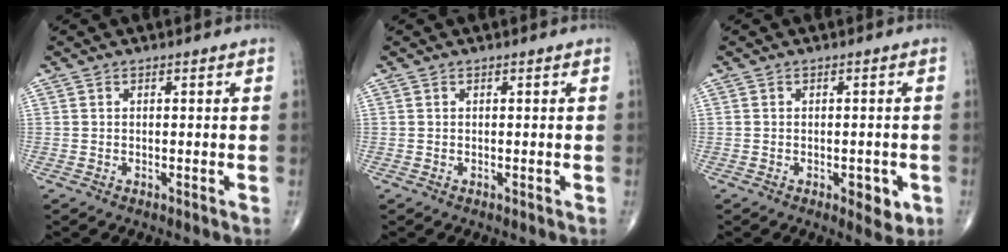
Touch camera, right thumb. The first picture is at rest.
{"total": 0.0}
{"total": 4.1, "force": [-1.4, 2.1, 3.2], "torque": [-0.026, -0.002, -0.014]}